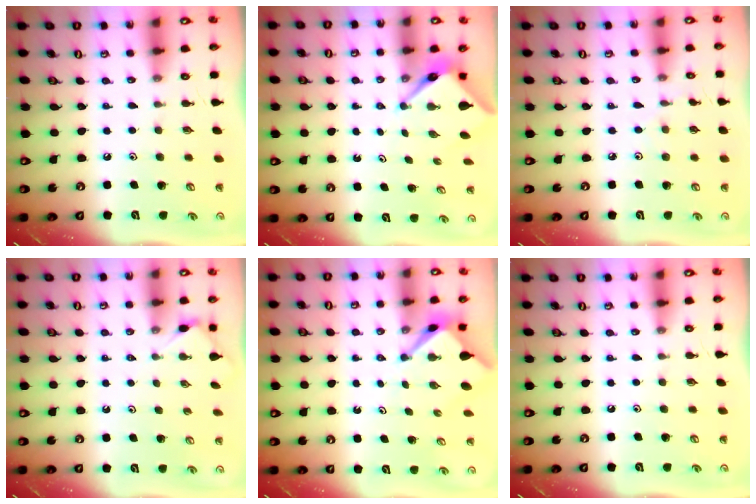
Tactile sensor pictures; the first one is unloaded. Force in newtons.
{"total": 3.9, "press": 3.9, "slide": 0.2}
{"total": 1.4, "press": 1.4, "slide": 0.1}
{"total": 2.9, "press": 2.8, "slide": 0.5}
{"total": 2.7, "press": 2.7, "slide": 0.3}
{"total": 0.0}